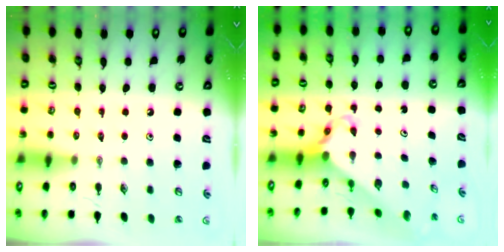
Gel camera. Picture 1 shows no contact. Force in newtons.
{"total": 2.6, "press": 2.6, "slide": 0.2}